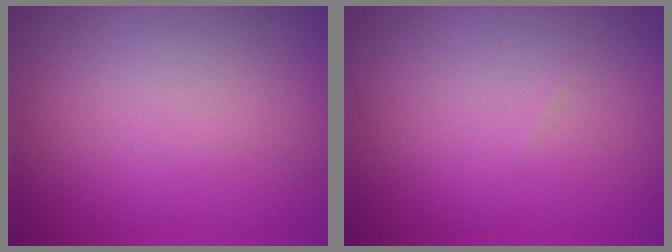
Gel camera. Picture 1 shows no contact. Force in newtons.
{"total": 0.0}